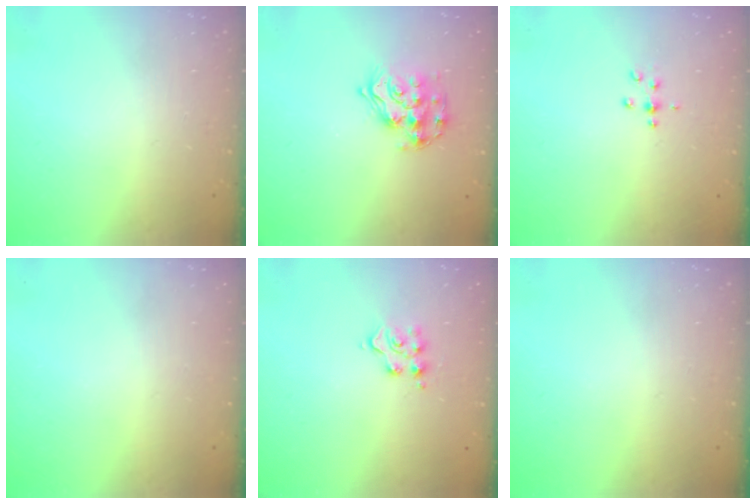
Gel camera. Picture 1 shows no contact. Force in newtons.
{"total": 14.2, "press": 14.2, "slide": 1.0}
{"total": 4.9, "press": 4.5, "slide": 1.9}
{"total": 0.0}
{"total": 6.7, "press": 6.7, "slide": 0.2}
{"total": 0.0}